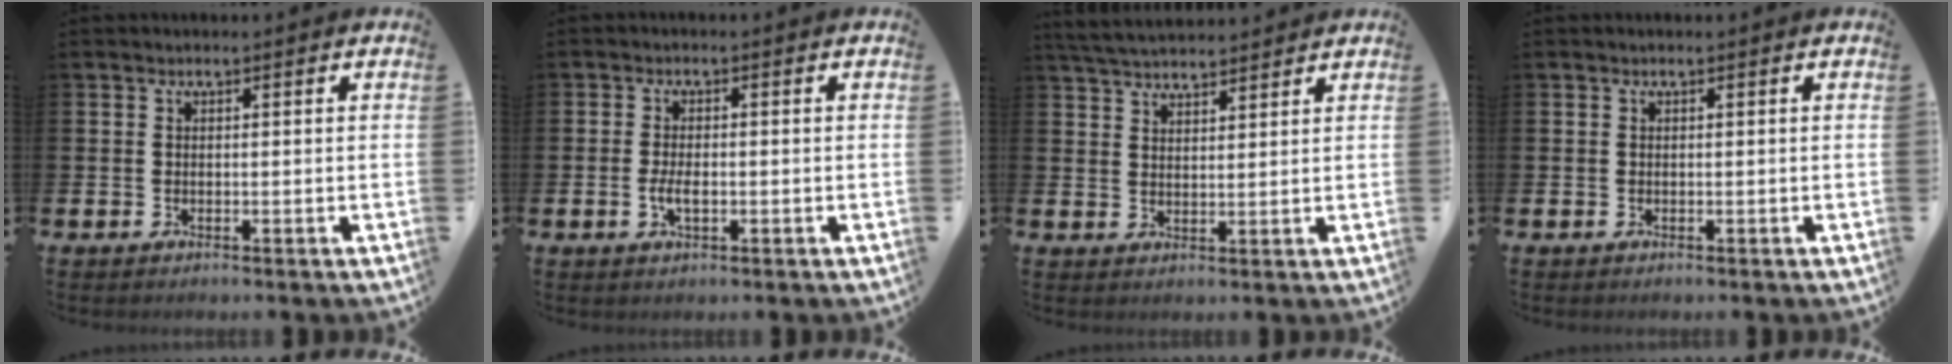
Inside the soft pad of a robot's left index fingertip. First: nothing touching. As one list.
[{"total": 2.5, "force": [-0.6, 1.1, 2.2], "torque": [-0.034, -0.002, -0.012]}, {"total": 4.4, "force": [4.2, 0.7, 0.6], "torque": [-0.030, -0.016, 0.080]}, {"total": 0.0}]